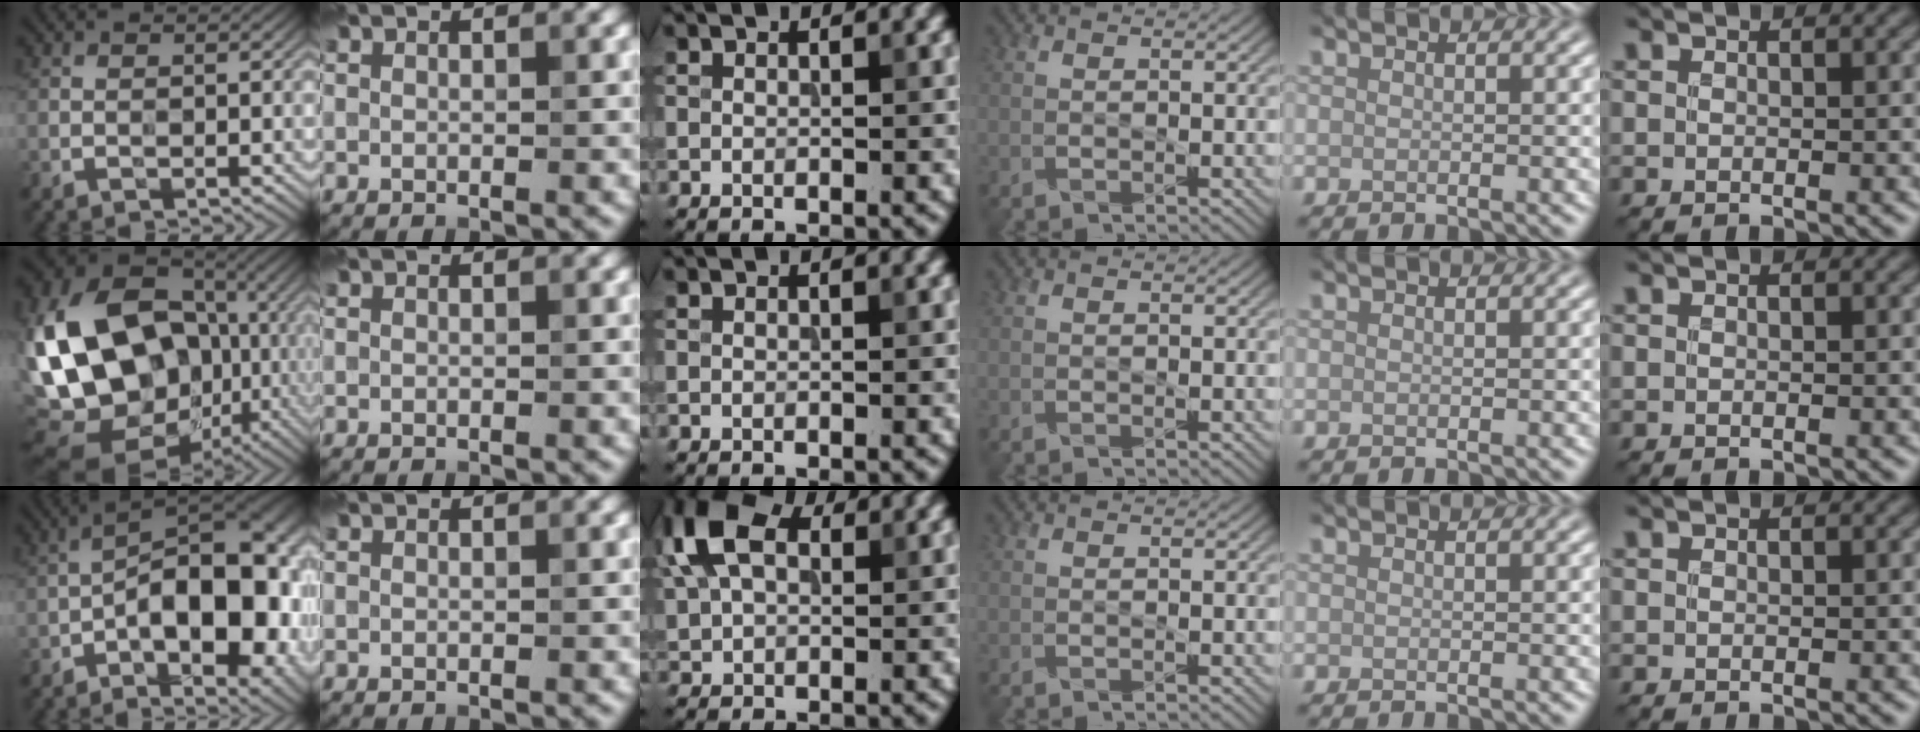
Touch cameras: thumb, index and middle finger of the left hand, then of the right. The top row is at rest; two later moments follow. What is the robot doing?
{"motion": "wipe", "object": "bowl"}